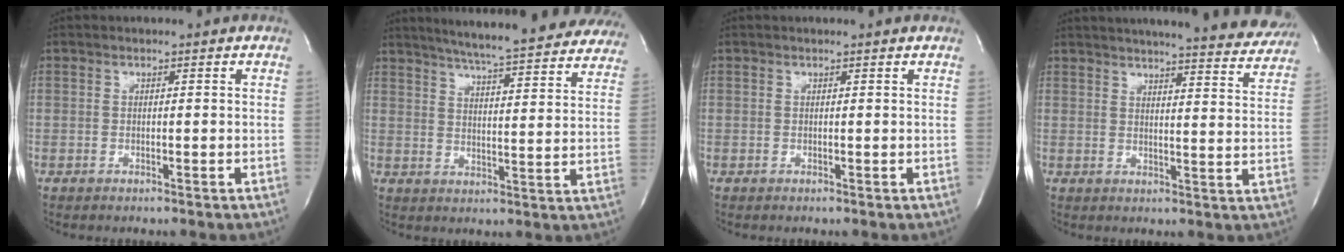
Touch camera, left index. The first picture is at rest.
{"total": 27.9, "force": [24.8, 3.3, 12.4], "torque": [-0.192, -0.046, 0.300]}
{"total": 0.8, "force": [0.8, -0.1, 0.2], "torque": [-0.011, -0.003, 0.010]}
{"total": 23.5, "force": [21.3, 3.0, 9.5], "torque": [-0.137, -0.046, 0.247]}